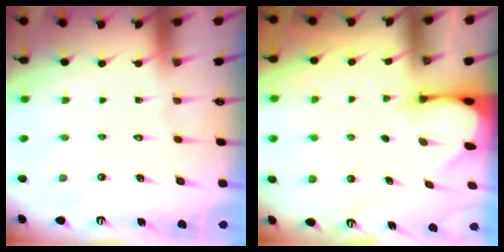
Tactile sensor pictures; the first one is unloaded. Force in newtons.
{"total": 2.5, "press": 2.5, "slide": 0.5}